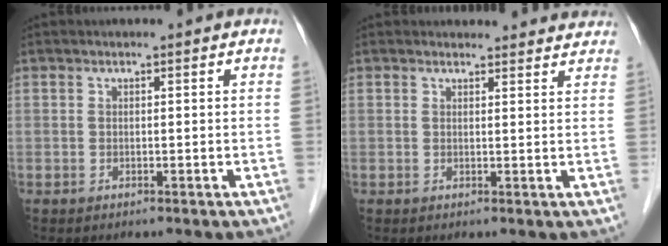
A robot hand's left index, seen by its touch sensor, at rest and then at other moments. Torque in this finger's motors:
{"motor_torque": [0.23, -0.24, 0.02, 0.00]}